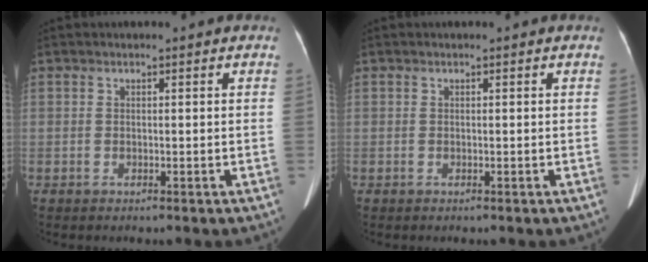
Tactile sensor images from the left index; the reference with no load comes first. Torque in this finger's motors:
{"motor_torque": [0.00, 0.00, 0.00, 0.00]}